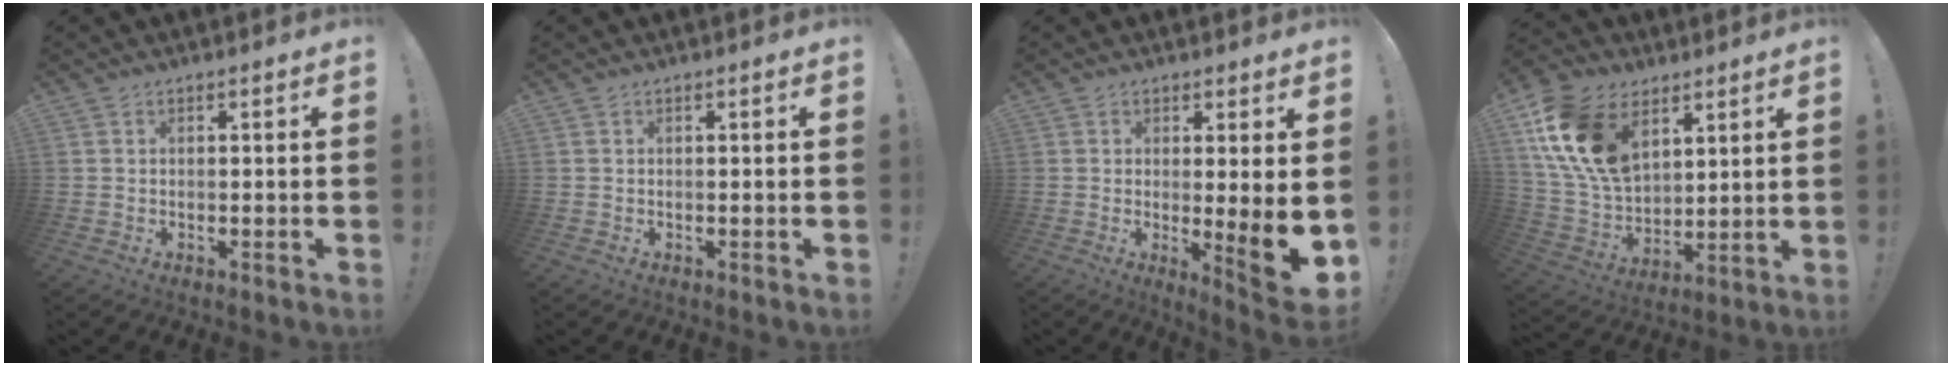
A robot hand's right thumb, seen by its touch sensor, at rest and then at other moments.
{"total": 0.0}
{"total": 8.3, "force": [-0.8, 0.6, 8.3], "torque": [-0.101, -0.026, -0.014]}
{"total": 19.5, "force": [9.0, 12.5, 11.9], "torque": [-0.250, -0.042, 0.168]}